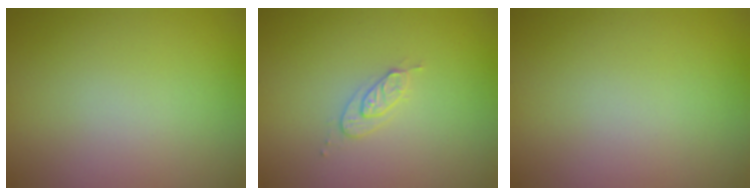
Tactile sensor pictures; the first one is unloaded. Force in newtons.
{"total": 1.7, "press": 1.6, "slide": 0.2}
{"total": 0.0}